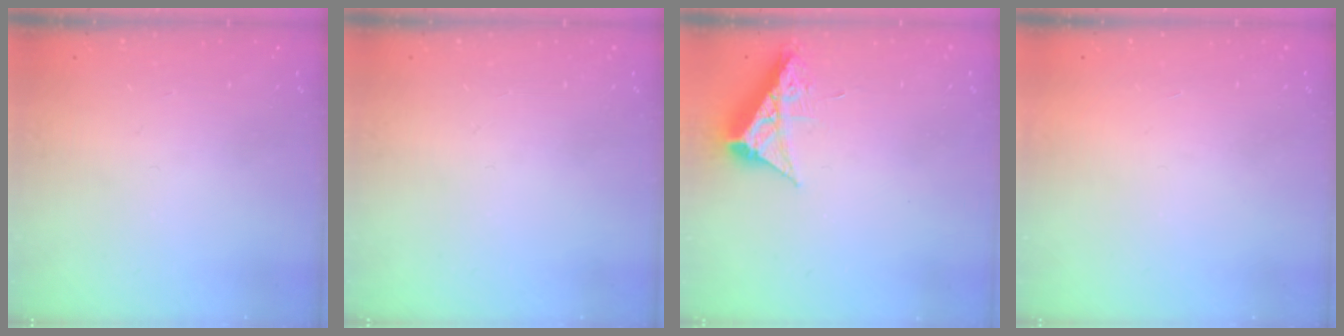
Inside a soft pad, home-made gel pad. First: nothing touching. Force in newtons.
{"total": 0.0}
{"total": 8.9, "press": 8.9, "slide": 0.4}
{"total": 1.5, "press": 1.5, "slide": 0.1}